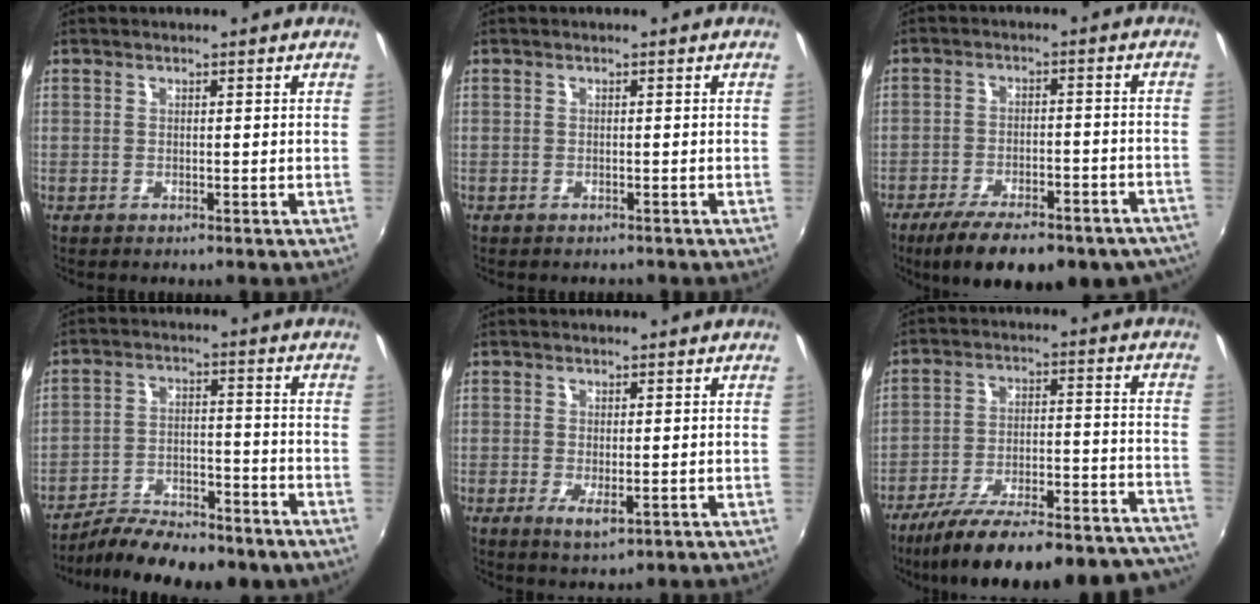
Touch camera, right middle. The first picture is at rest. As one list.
[{"total": 0.9, "force": [-0.7, 0.5, 0.1], "torque": [-0.007, -0.002, -0.009]}, {"total": 20.9, "force": [-16.0, 7.5, 11.1], "torque": [-0.198, -0.029, -0.210]}, {"total": 15.2, "force": [-12.5, 4.5, 7.4], "torque": [-0.147, -0.025, -0.189]}, {"total": 3.2, "force": [-0.8, 1.0, 2.9], "torque": [-0.051, -0.012, -0.008]}, {"total": 31.4, "force": [-27.7, 5.9, 13.4], "torque": [-0.194, -0.030, -0.372]}]